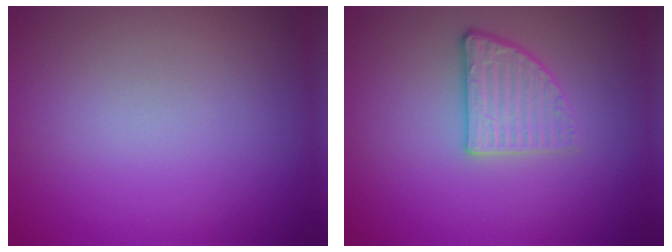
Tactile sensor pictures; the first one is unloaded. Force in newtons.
{"total": 2.6, "press": 2.3, "slide": 1.3}